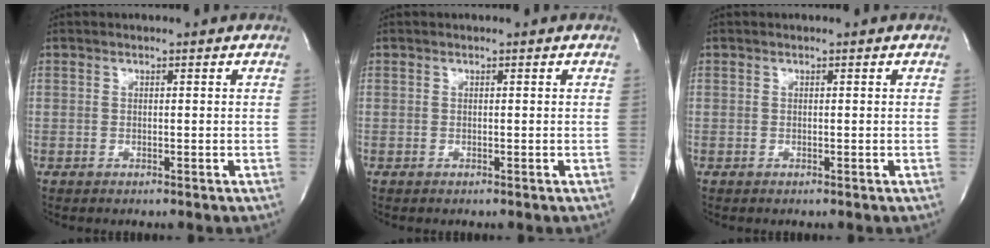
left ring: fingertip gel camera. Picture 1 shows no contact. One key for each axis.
{"total": 0.0}
{"total": 0.0}